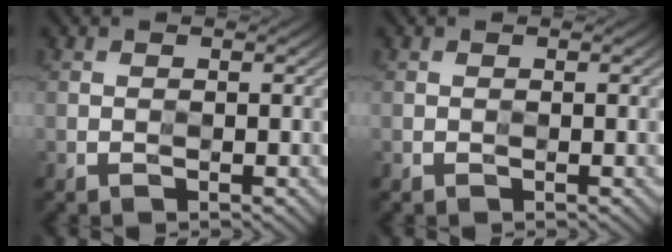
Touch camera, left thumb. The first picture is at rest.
{"total": 0.0}